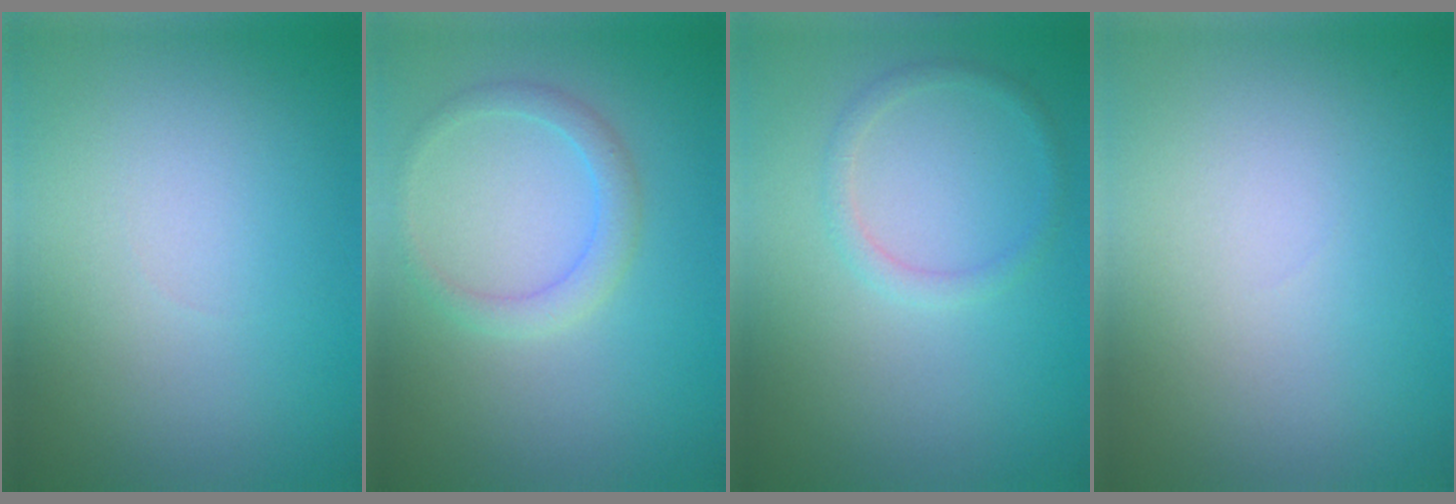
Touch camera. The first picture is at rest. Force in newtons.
{"total": 2.0, "press": 2.0, "slide": 0.1}
{"total": 1.3, "press": 1.3, "slide": 0.1}
{"total": 0.0}